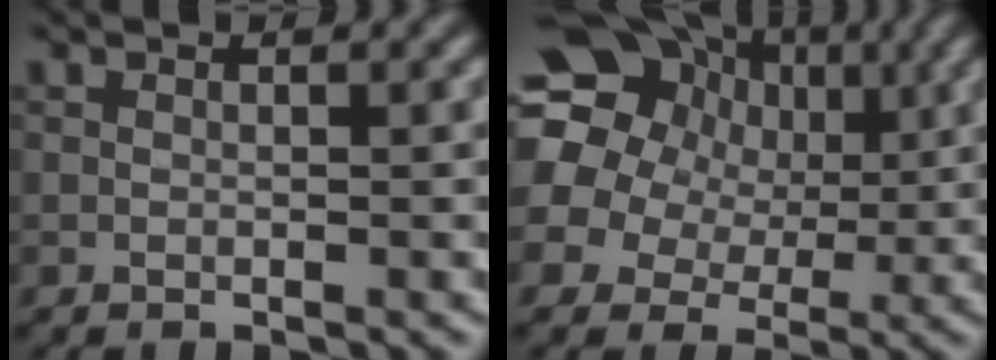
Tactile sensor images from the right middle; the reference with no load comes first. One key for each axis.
{"total": 16.8, "fx": 4.8, "fy": 14.1, "fz": 7.8, "tx": -0.175, "ty": 0.026, "tz": 0.058}